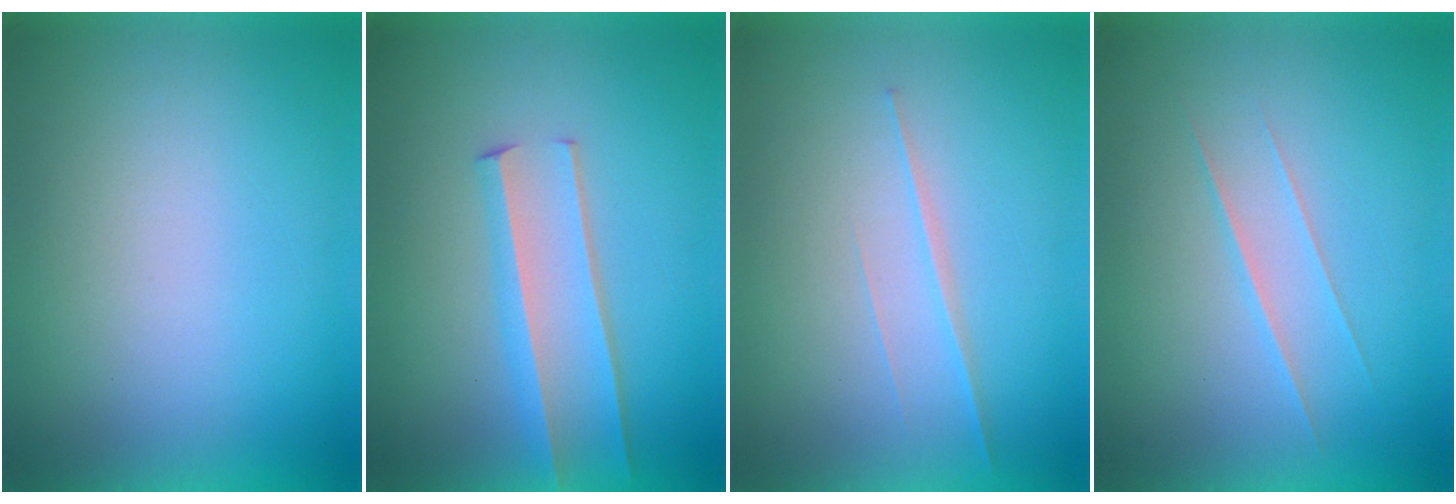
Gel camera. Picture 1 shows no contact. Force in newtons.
{"total": 2.9}
{"total": 1.8}
{"total": 1.6}